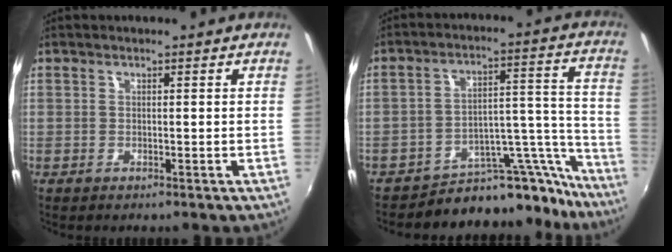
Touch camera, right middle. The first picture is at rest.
{"total": 14.7, "force": [-13.7, 4.8, 2.5], "torque": [-0.010, 0.066, -0.200]}